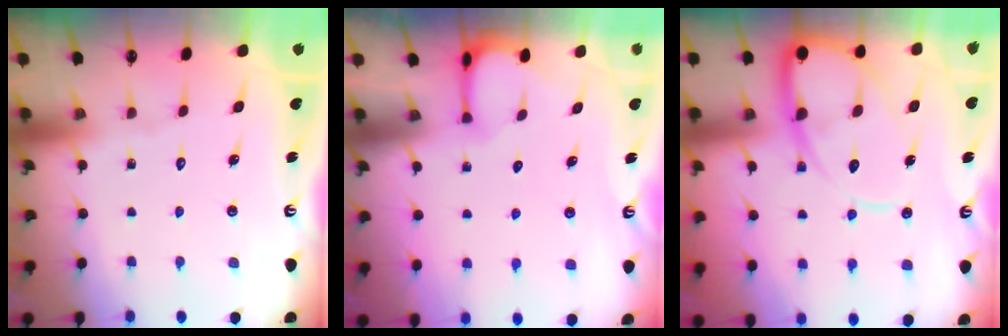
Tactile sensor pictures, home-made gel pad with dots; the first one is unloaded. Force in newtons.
{"total": 2.0, "press": 2.0, "slide": 0.2}
{"total": 12.5, "press": 12.5, "slide": 1.2}